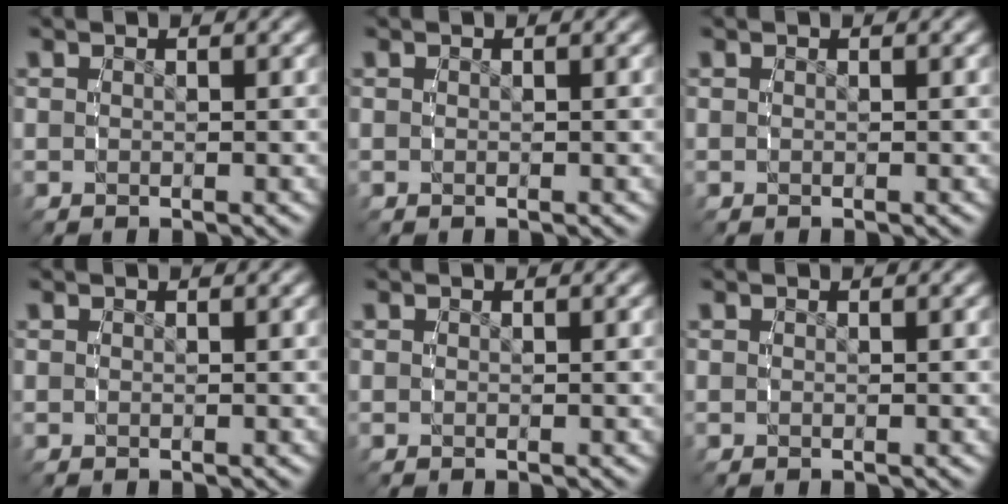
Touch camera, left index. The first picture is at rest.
{"total": 0.0}
{"total": 0.0}
{"total": 0.0}
{"total": 0.0}
{"total": 0.0}